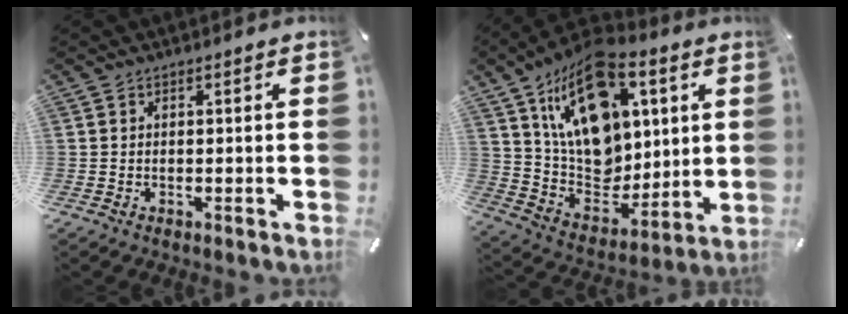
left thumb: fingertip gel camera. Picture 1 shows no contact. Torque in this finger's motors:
{"motor_torque": [2.53, 2.48, 1.61, -1.16, 0.90]}